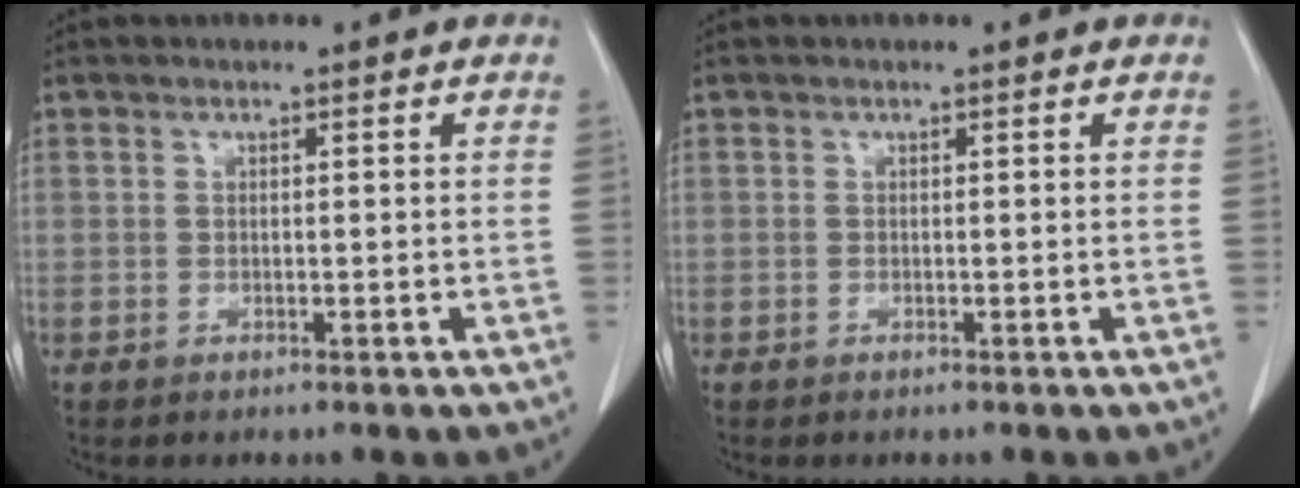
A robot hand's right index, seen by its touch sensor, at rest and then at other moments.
{"total": 0.0}